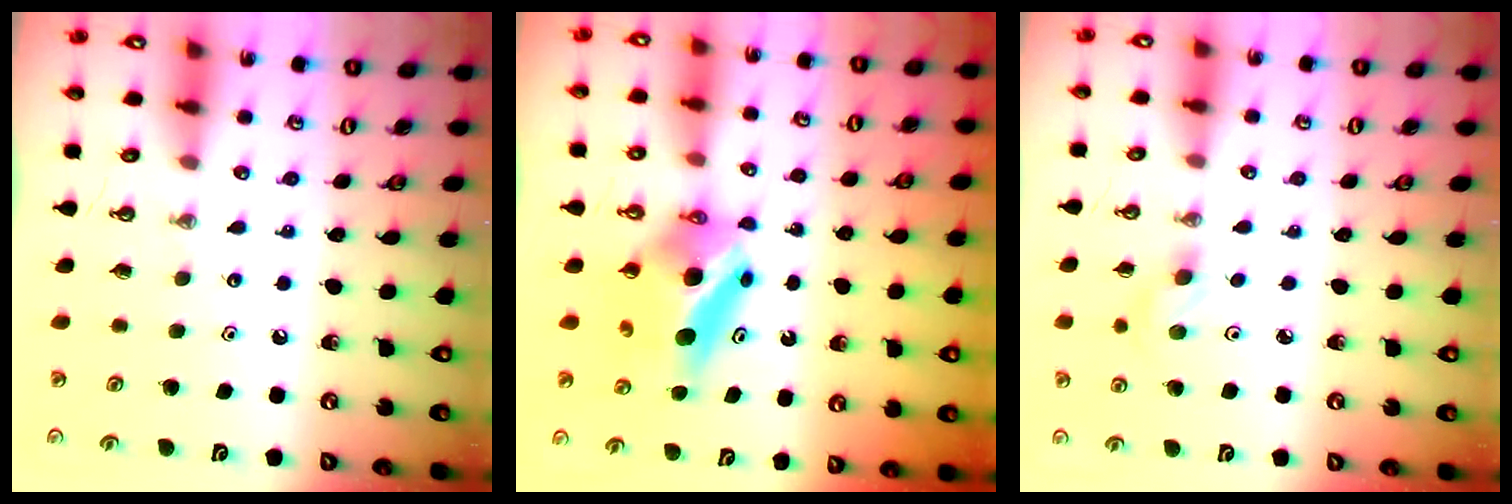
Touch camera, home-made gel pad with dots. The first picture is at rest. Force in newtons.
{"total": 7.8, "press": 7.4, "slide": 2.3}
{"total": 3.7, "press": 3.3, "slide": 1.6}